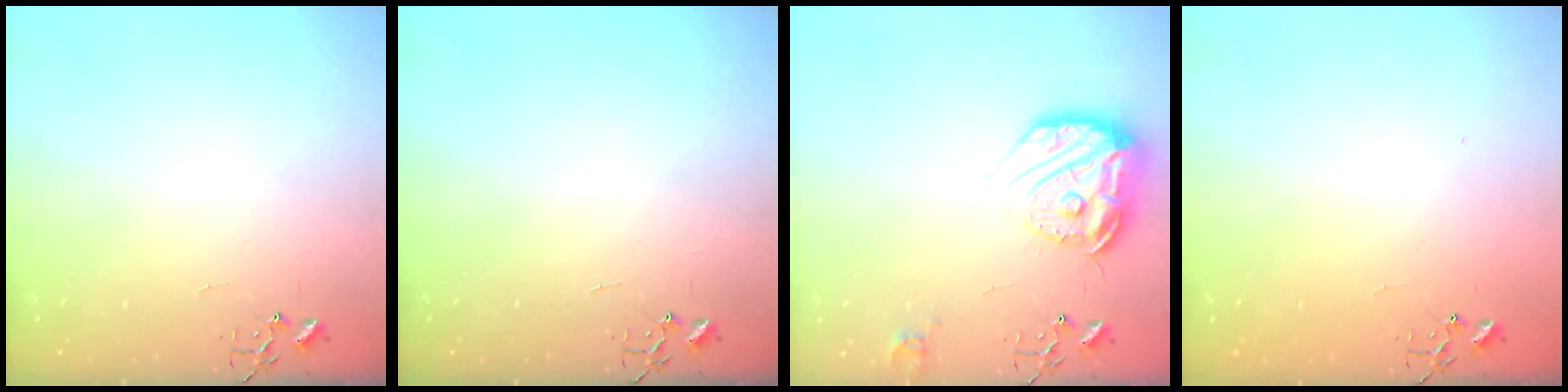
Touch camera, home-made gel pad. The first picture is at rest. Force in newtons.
{"total": 0.0}
{"total": 17.2, "press": 17.1, "slide": 1.4}
{"total": 1.1, "press": 1.1, "slide": 0.1}